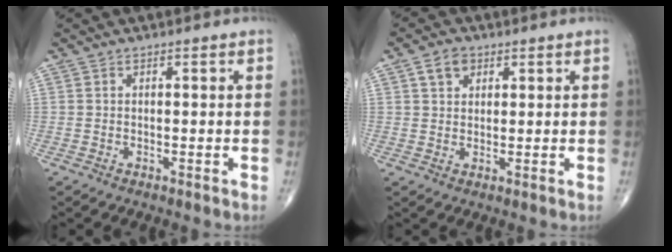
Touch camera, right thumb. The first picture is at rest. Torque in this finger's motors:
{"motor_torque": [0.49, 0.69, 0.38, 0.15, -0.03]}